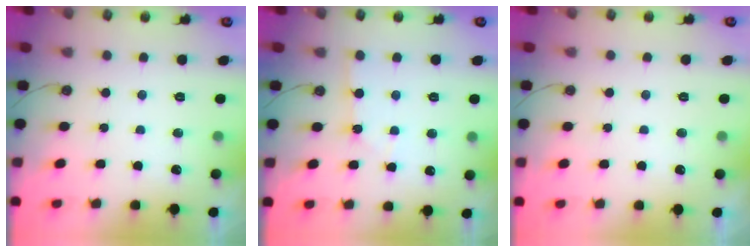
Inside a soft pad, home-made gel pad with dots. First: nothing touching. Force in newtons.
{"total": 2.6, "press": 2.6, "slide": 0.3}
{"total": 0.0}